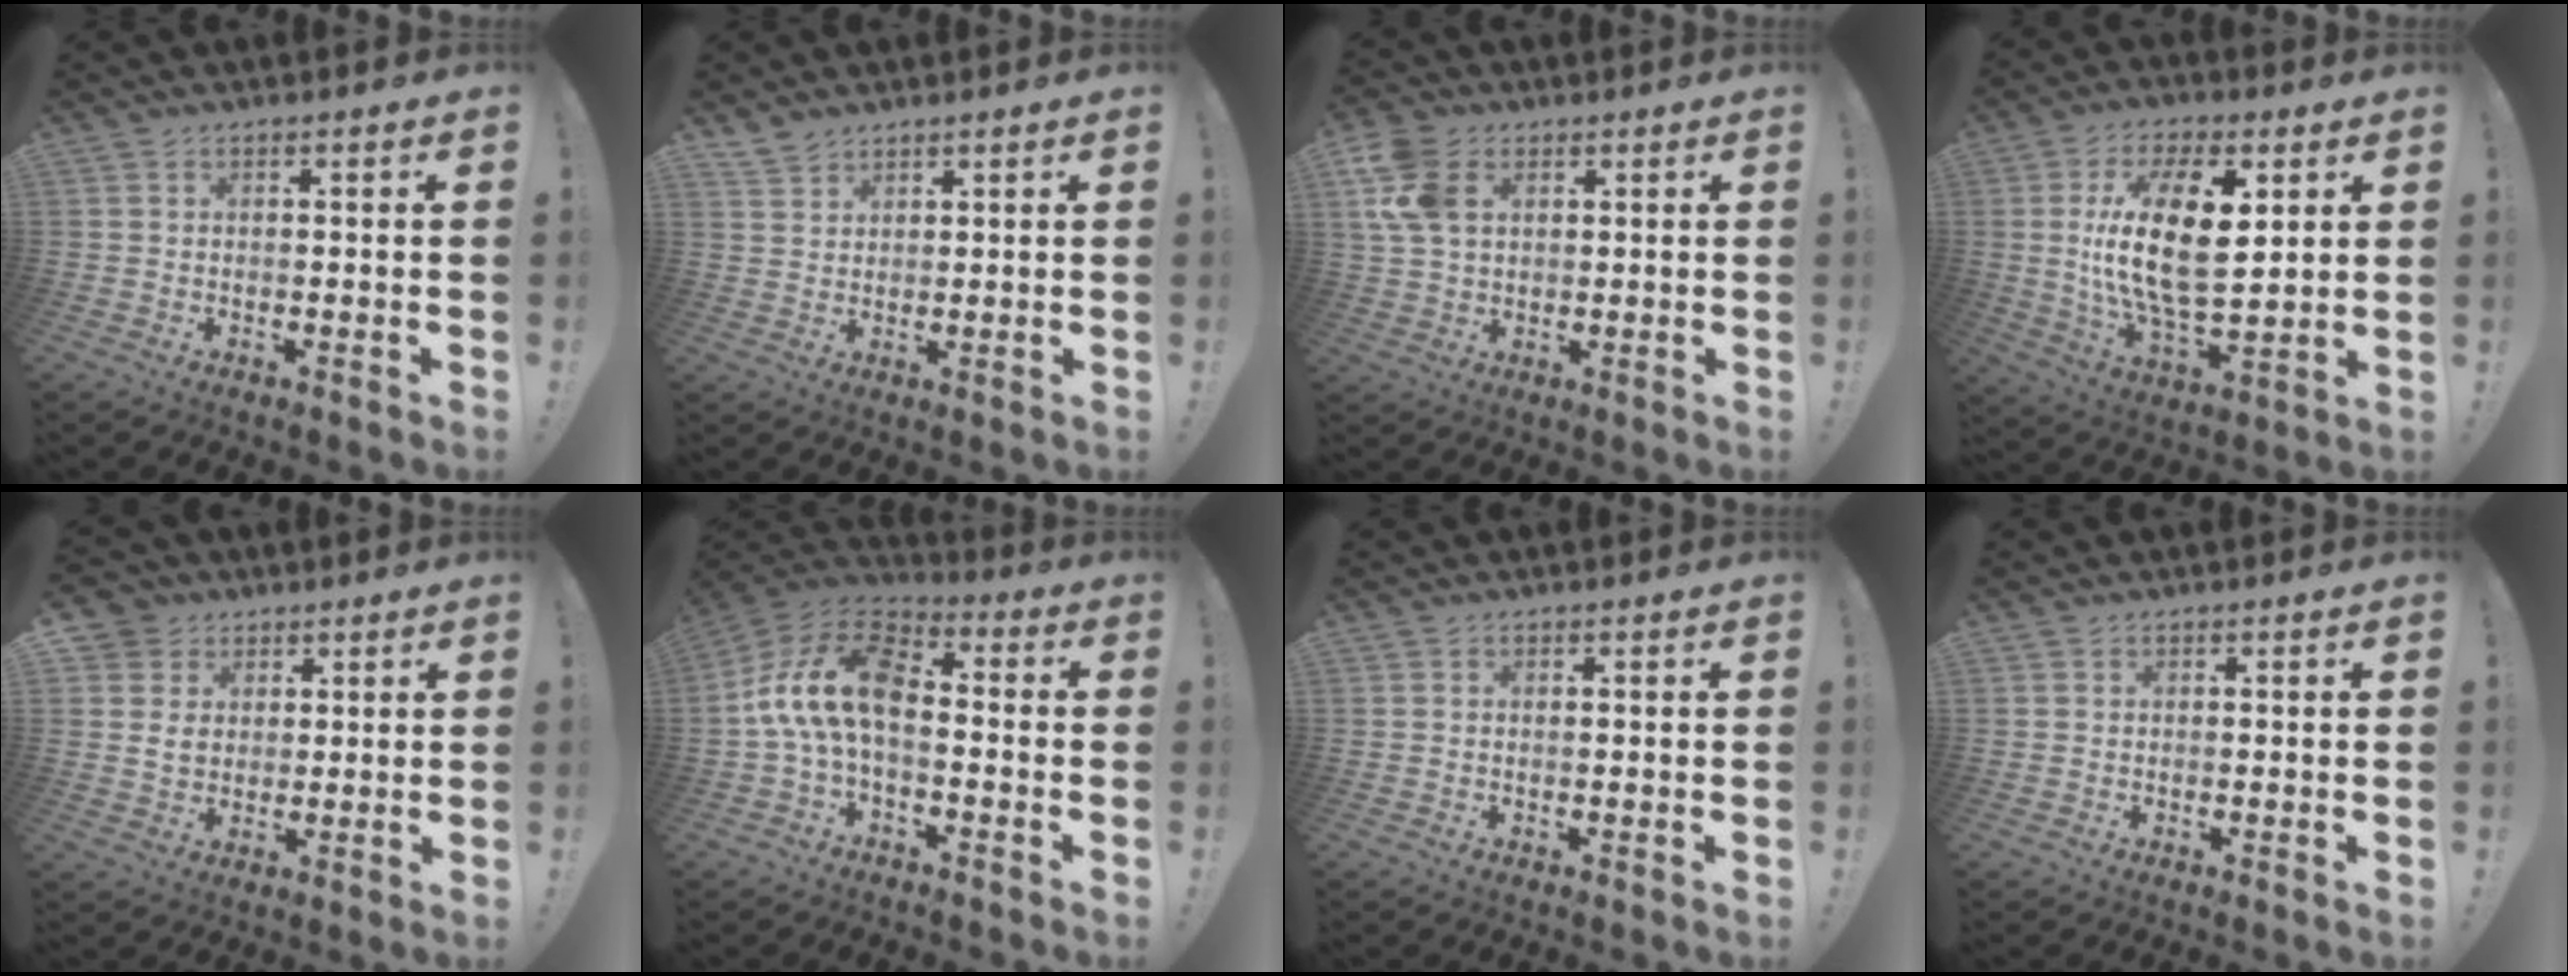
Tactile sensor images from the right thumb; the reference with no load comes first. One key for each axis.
{"total": 3.4, "fx": 3.0, "fy": 1.4, "fz": 0.7, "tx": -0.013, "ty": -0.022, "tz": 0.058}
{"total": 10.8, "fx": 3.7, "fy": 7.4, "fz": 7.0, "tx": -0.150, "ty": 0.003, "tz": 0.071}
{"total": 20.1, "fx": 3.7, "fy": 9.3, "fz": 17.4, "tx": -0.320, "ty": -0.013, "tz": 0.056}
{"total": 6.8, "fx": 2.1, "fy": 6.1, "fz": 1.8, "tx": -0.036, "ty": -0.005, "tz": 0.045}
{"total": 15.7, "fx": 0.0, "fy": 8.8, "fz": 13.0, "tx": -0.256, "ty": 0.019, "tz": 0.008}
{"total": 0.0}
{"total": 0.0}